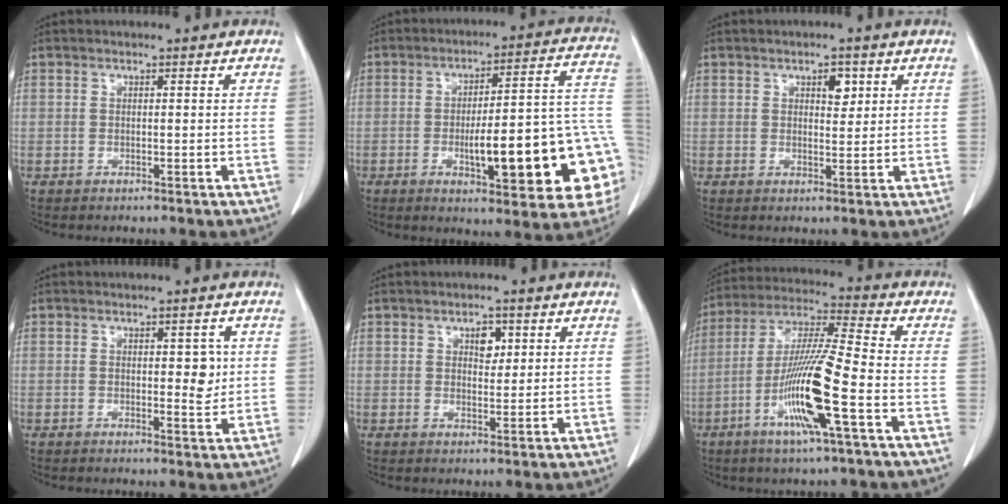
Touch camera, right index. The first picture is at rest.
{"total": 20.7, "force": [-4.9, 3.9, 19.7], "torque": [-0.188, 0.028, -0.057]}
{"total": 3.0, "force": [1.4, 1.4, 2.2], "torque": [-0.030, -0.001, 0.021]}
{"total": 3.6, "force": [0.5, 1.5, 3.2], "torque": [-0.041, -0.005, 0.009]}
{"total": 2.9, "force": [1.3, 1.7, 2.0], "torque": [-0.026, 0.002, 0.018]}
{"total": 14.2, "force": [-5.0, -0.1, 13.2], "torque": [-0.265, -0.011, -0.102]}